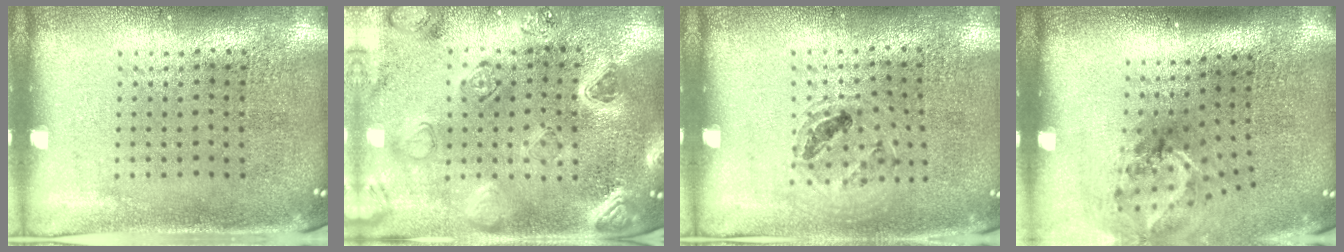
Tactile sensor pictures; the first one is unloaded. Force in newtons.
{"total": 2.2, "press": 2.2, "slide": 0.5}
{"total": 0.9, "press": 0.9, "slide": 0.1}
{"total": 1.4, "press": 1.1, "slide": 0.9}